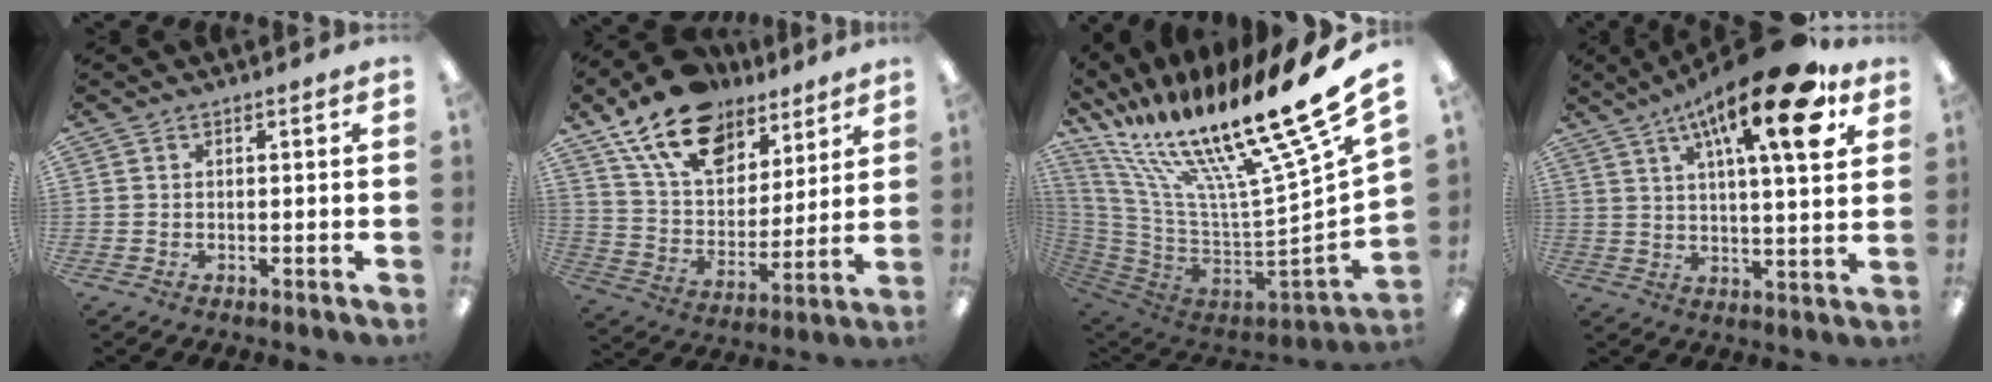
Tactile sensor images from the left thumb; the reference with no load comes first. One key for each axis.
{"total": 18.1, "fx": 12.2, "fy": 10.2, "fz": 8.6, "tx": -0.162, "ty": -0.058, "tz": 0.224}
{"total": 24.1, "fx": 16.8, "fy": 3.4, "fz": 16.9, "tx": -0.243, "ty": -0.163, "tz": 0.289}
{"total": 20.0, "fx": 10.5, "fy": 5.4, "fz": 16.1, "tx": -0.248, "ty": -0.042, "tz": 0.157}